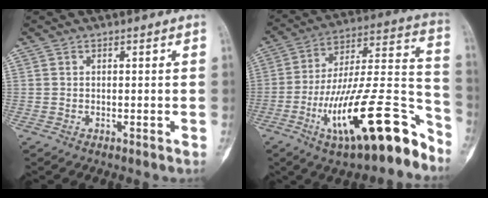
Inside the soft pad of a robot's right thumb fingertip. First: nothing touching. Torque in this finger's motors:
{"motor_torque": [0.47, 0.30, 1.38, -1.39, 0.12]}